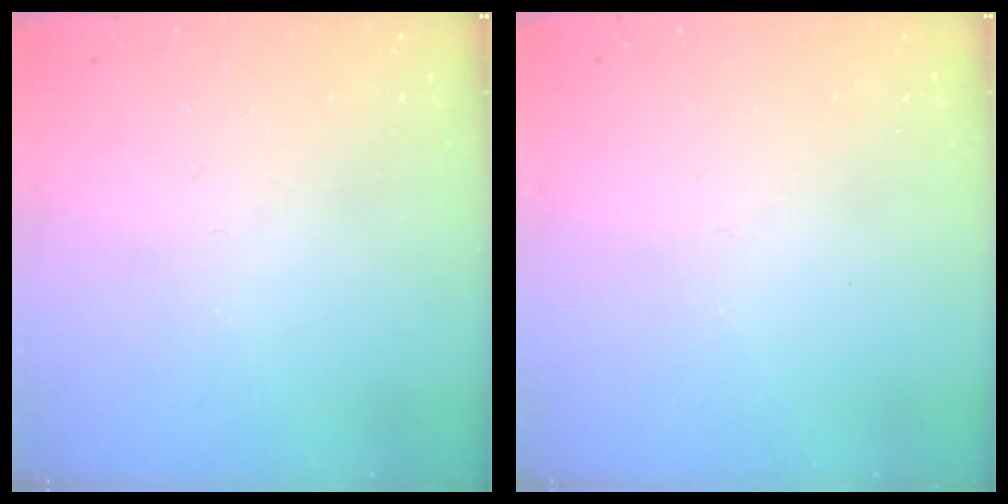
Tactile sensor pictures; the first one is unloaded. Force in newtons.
{"total": 0.0}